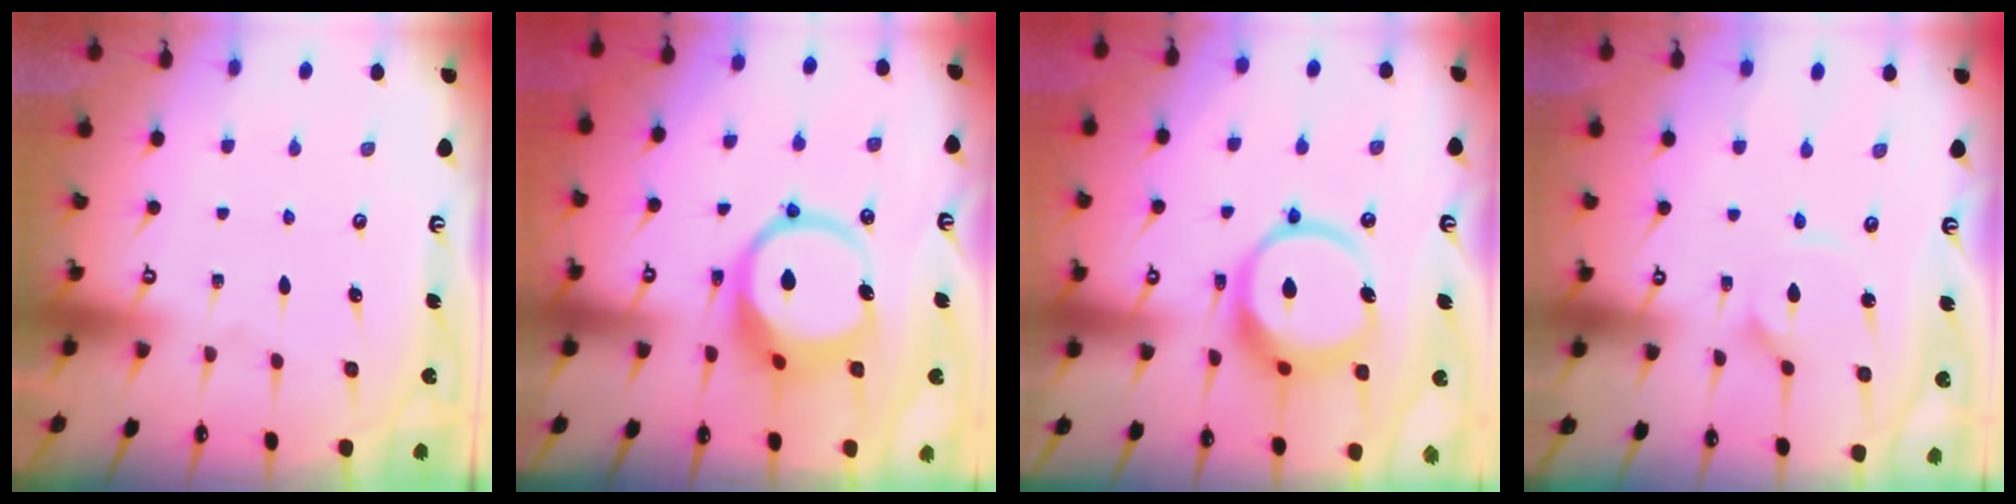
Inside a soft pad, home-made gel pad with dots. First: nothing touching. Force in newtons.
{"total": 11.4, "press": 11.4, "slide": 1.4}
{"total": 14.0, "press": 13.9, "slide": 1.6}
{"total": 3.9, "press": 3.9, "slide": 0.4}